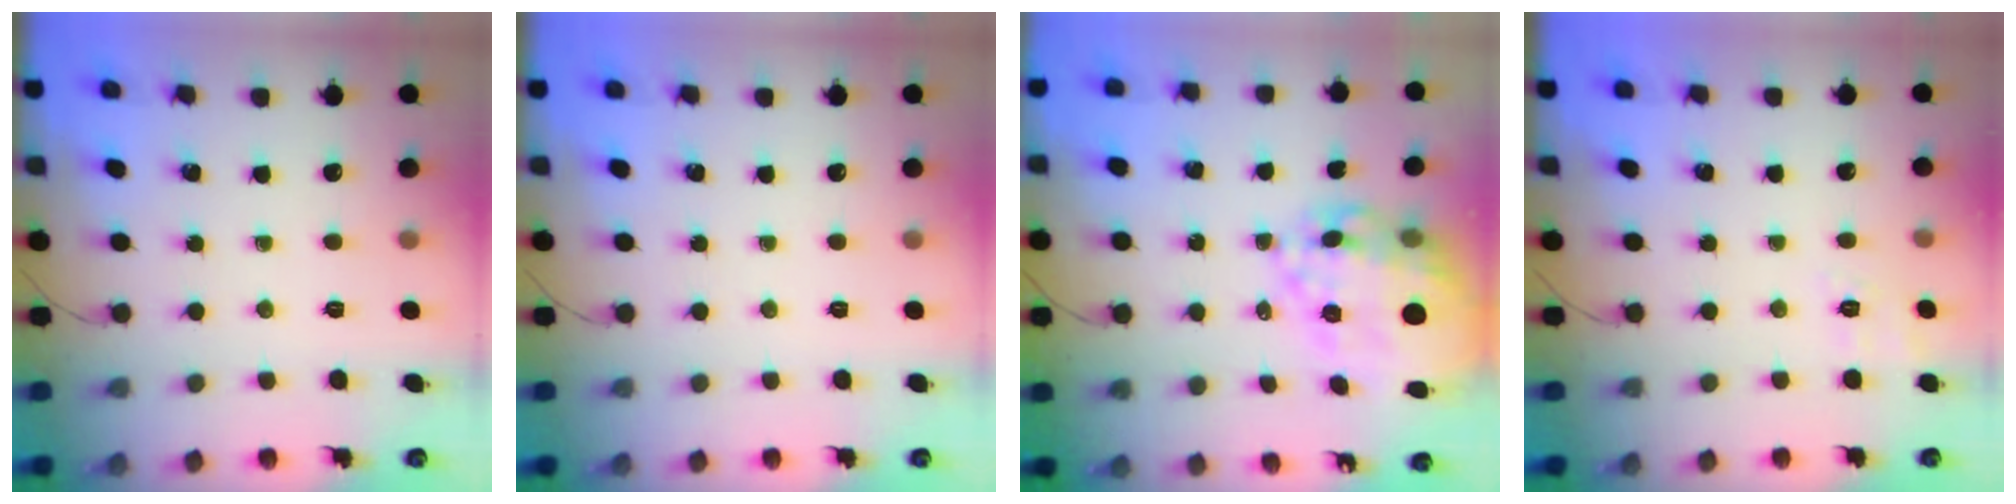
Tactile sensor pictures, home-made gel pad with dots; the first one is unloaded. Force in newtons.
{"total": 0.0}
{"total": 22.8, "press": 22.3, "slide": 4.7}
{"total": 6.7, "press": 6.4, "slide": 2.1}